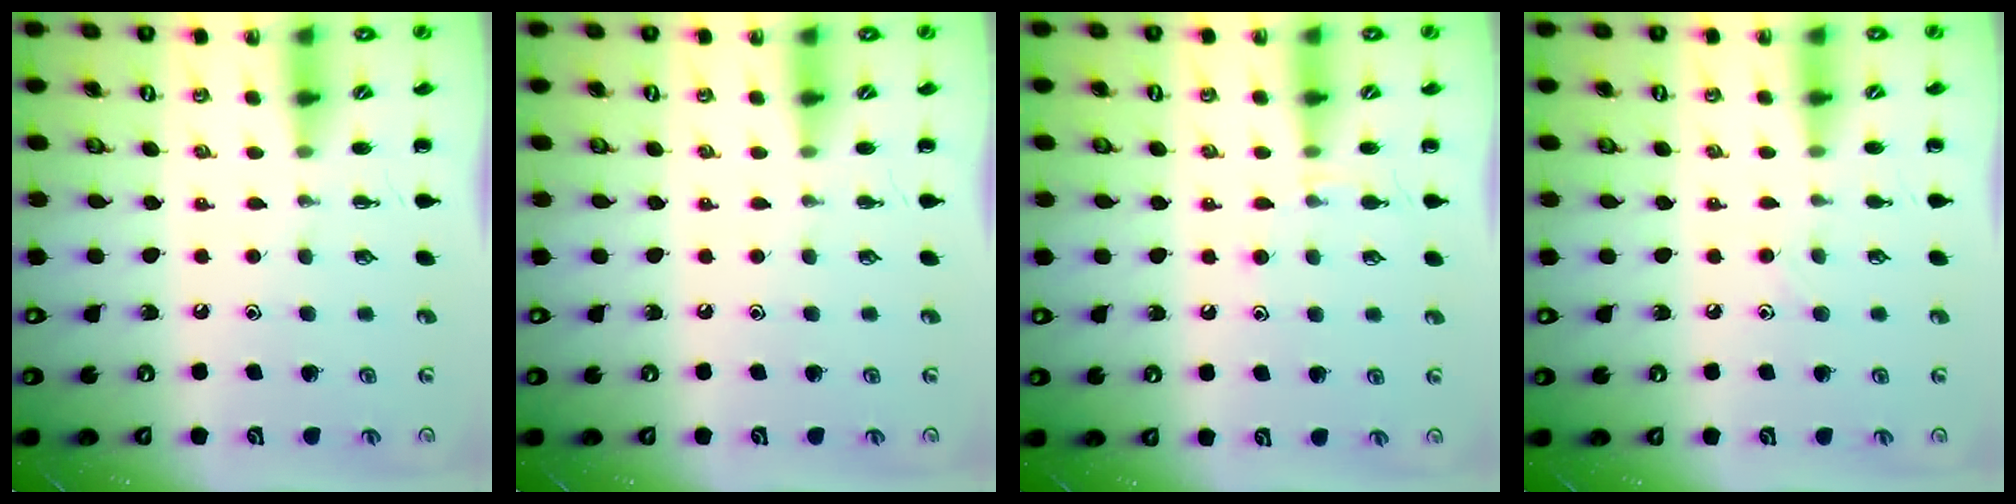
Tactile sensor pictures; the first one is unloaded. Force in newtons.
{"total": 0.0}
{"total": 6.2, "press": 5.9, "slide": 2.0}
{"total": 4.0, "press": 3.7, "slide": 1.6}